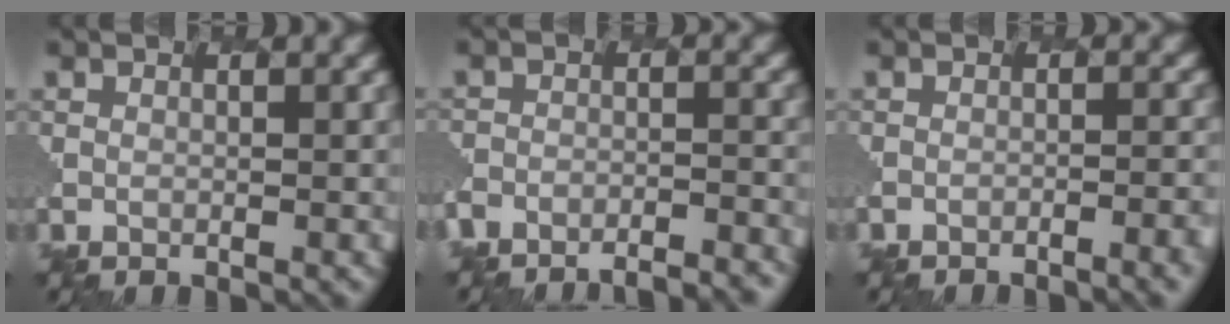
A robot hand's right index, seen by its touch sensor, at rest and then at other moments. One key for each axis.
{"total": 9.7, "fx": -9.4, "fy": 2.2, "fz": 1.0, "tx": -0.003, "ty": 0.011, "tz": -0.112}
{"total": 3.6, "fx": -2.6, "fy": 0.8, "fz": 2.2, "tx": -0.019, "ty": 0.017, "tz": -0.034}